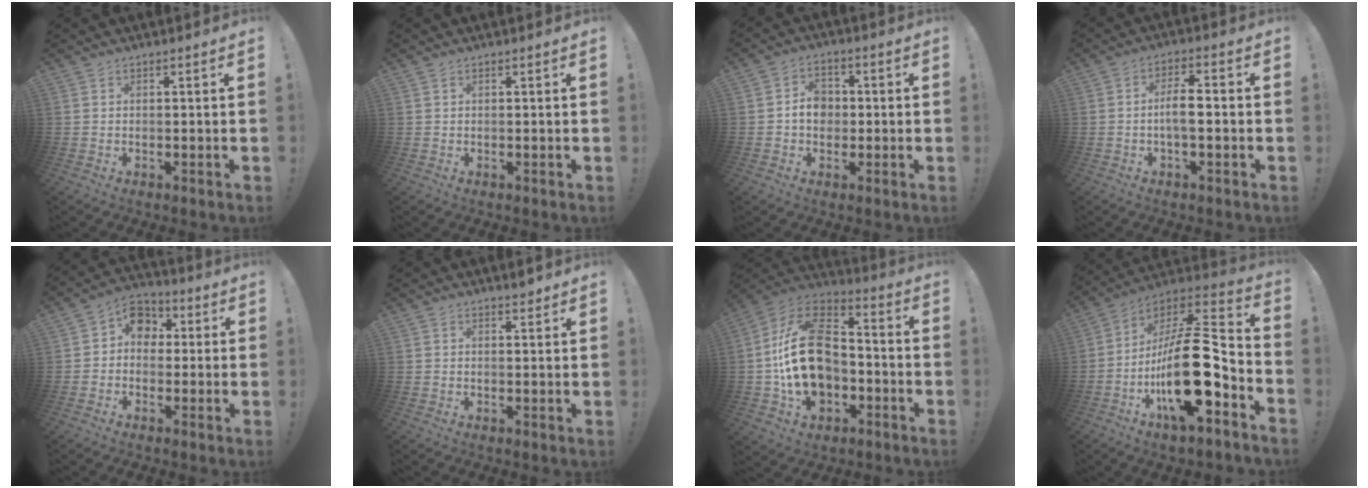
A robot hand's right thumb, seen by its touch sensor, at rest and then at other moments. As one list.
[{"total": 0.0}, {"total": 6.8, "force": [-0.4, 5.5, 3.9], "torque": [-0.059, 0.015, -0.005]}, {"total": 6.8, "force": [-1.1, 2.2, 6.3], "torque": [-0.121, 0.007, -0.025]}, {"total": 7.9, "force": [0.5, 6.9, 3.8], "torque": [-0.060, 0.017, 0.016]}, {"total": 1.8, "force": [1.7, 0.2, 0.6], "torque": [0.003, -0.014, 0.027]}, {"total": 23.6, "force": [-2.3, 16.6, 16.6], "torque": [-0.294, 0.036, -0.025]}, {"total": 25.2, "force": [-6.6, 9.3, 22.5], "torque": [-0.395, 0.028, -0.109]}]